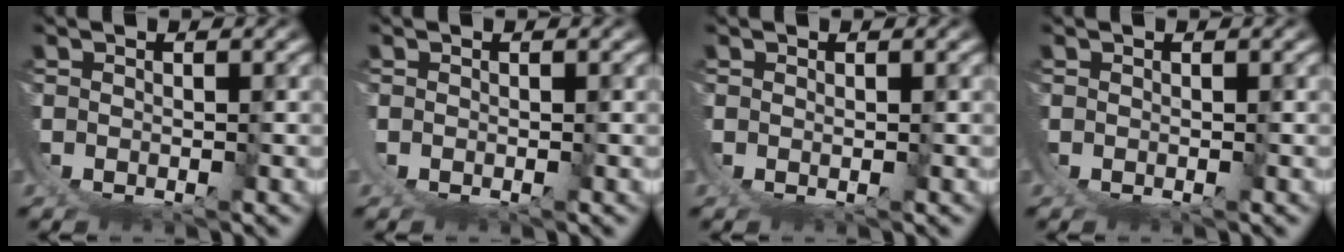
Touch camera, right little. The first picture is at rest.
{"total": 0.6, "force": [0.4, -0.4, 0.0], "torque": [0.003, 0.007, 0.005]}
{"total": 1.4, "force": [0.7, -1.3, -0.1], "torque": [0.008, 0.002, 0.015]}
{"total": 0.0}